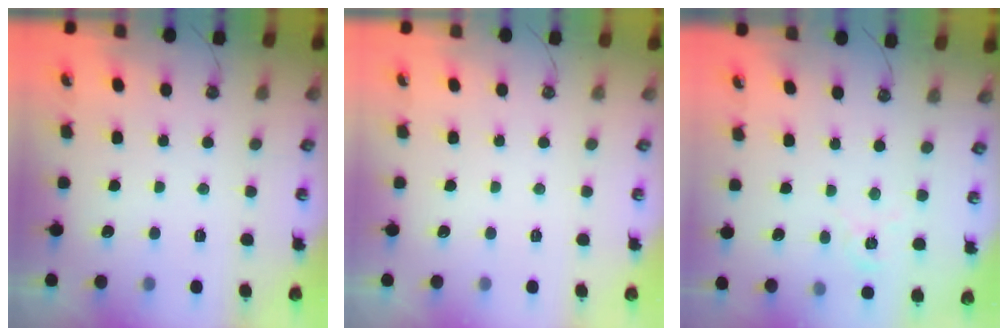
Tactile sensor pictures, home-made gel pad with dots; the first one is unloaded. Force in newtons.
{"total": 0.0}
{"total": 1.9, "press": 1.8, "slide": 0.3}